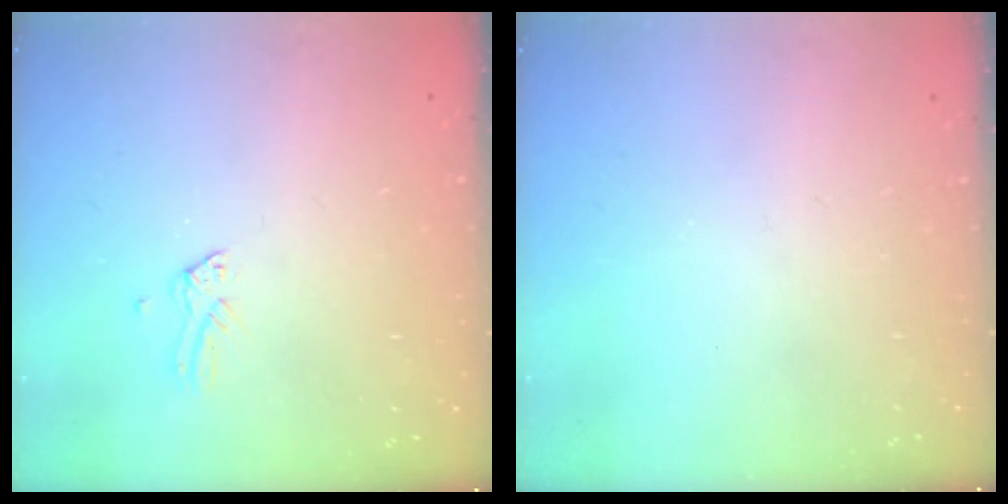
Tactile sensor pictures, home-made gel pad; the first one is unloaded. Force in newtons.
{"total": 0.0}